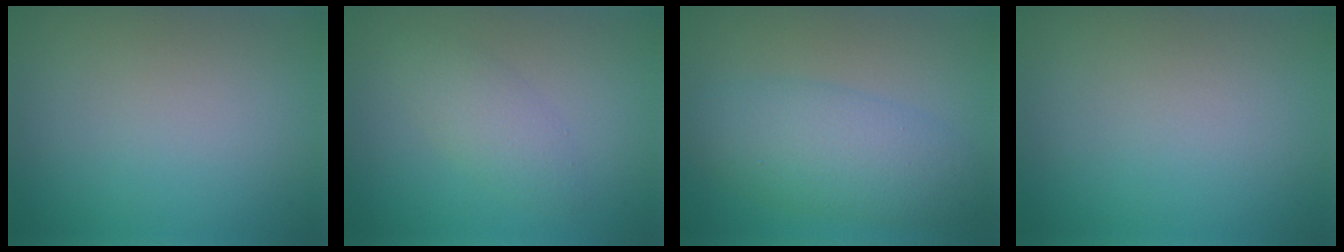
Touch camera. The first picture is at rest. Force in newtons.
{"total": 2.5, "press": 2.5, "slide": 0.0}
{"total": 5.7, "press": 5.7, "slide": 0.3}
{"total": 0.0}